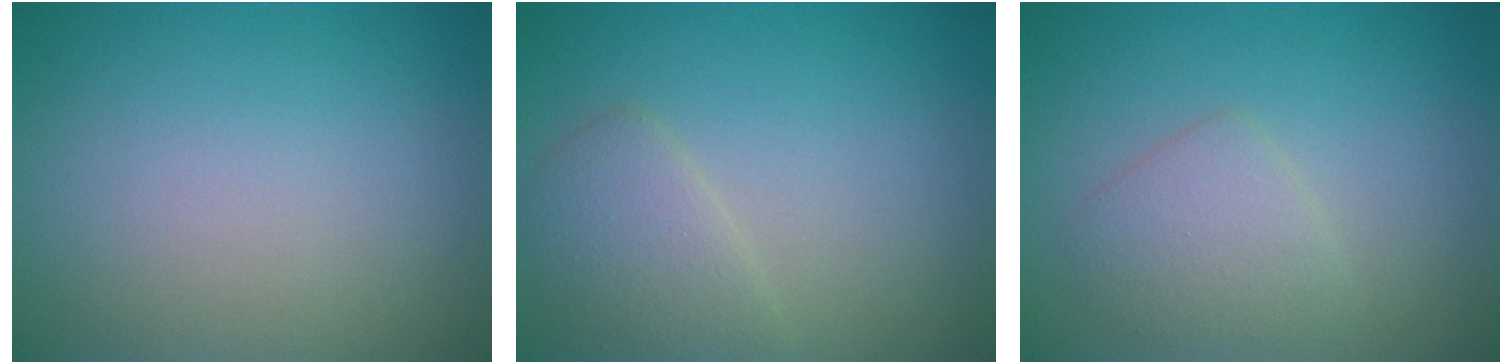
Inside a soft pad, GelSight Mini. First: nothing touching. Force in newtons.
{"total": 2.7, "press": 2.7, "slide": 0.1}
{"total": 2.6, "press": 2.6, "slide": 0.0}